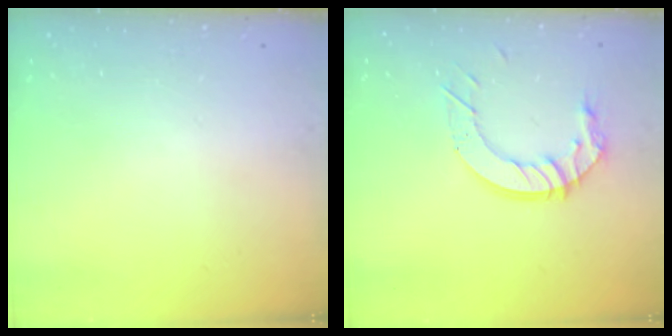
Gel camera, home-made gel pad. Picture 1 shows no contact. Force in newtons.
{"total": 10.6, "press": 10.5, "slide": 1.0}